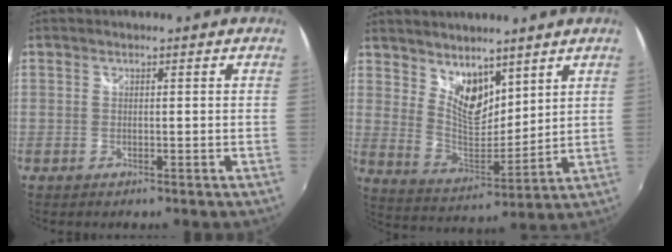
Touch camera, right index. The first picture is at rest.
{"total": 9.3, "force": [6.5, 4.7, 4.8], "torque": [-0.075, -0.007, 0.127]}